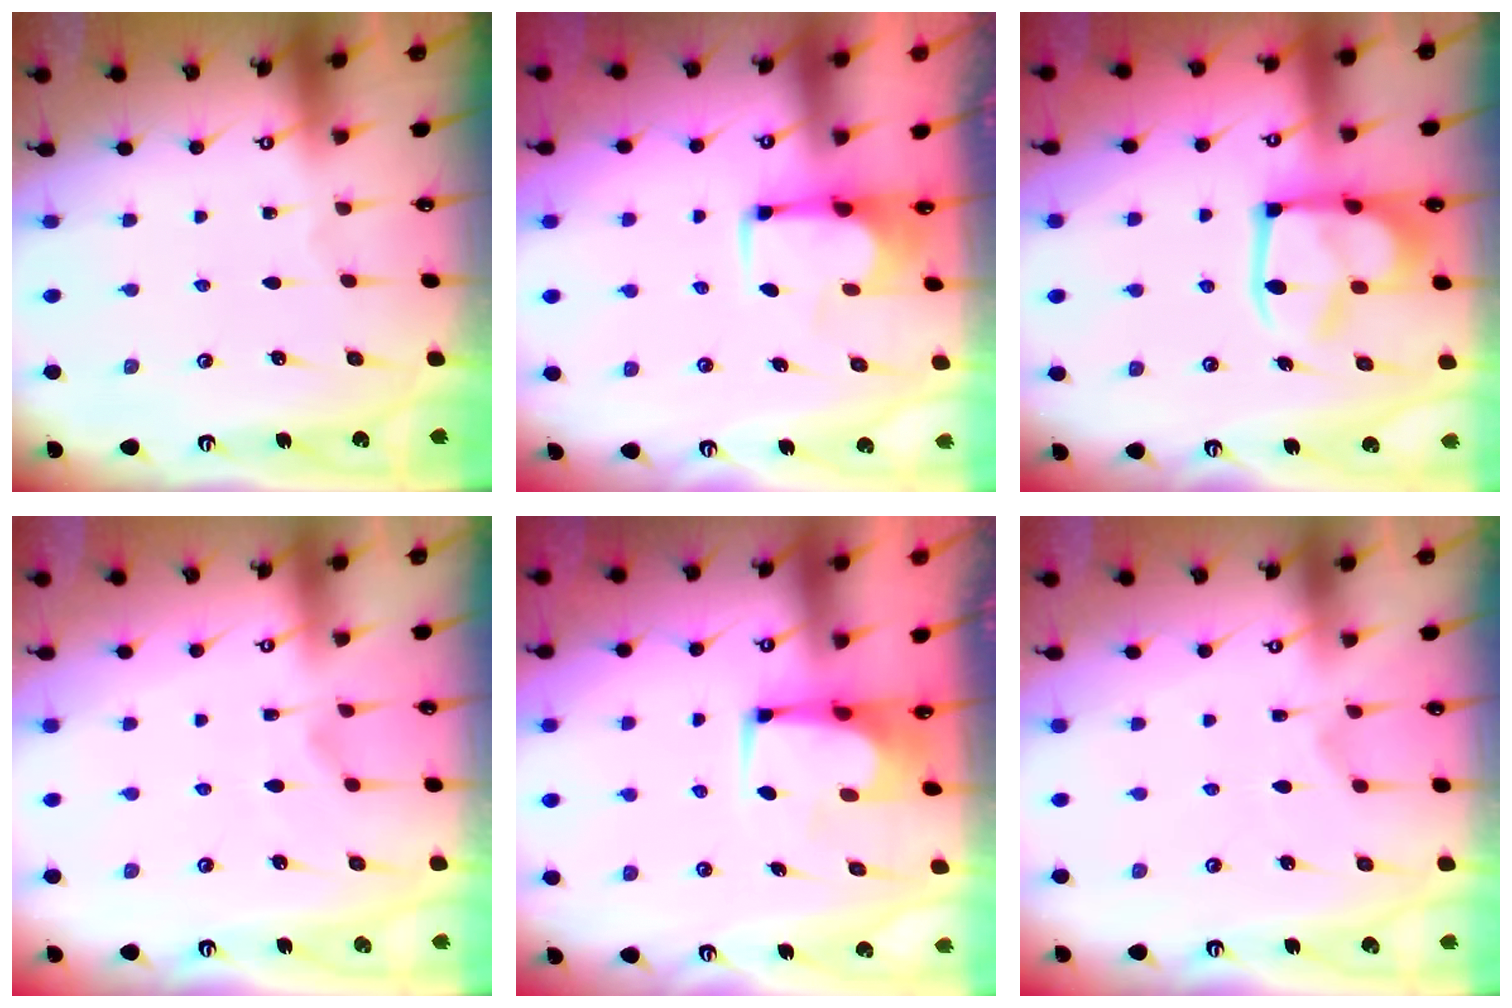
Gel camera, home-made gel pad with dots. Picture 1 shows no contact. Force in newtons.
{"total": 1.9, "press": 1.6, "slide": 1.0}
{"total": 9.3, "press": 9.2, "slide": 1.4}
{"total": 1.2, "press": 0.0, "slide": 1.2}
{"total": 0.8, "press": 0.7, "slide": 0.1}
{"total": 5.8, "press": 5.6, "slide": 1.4}